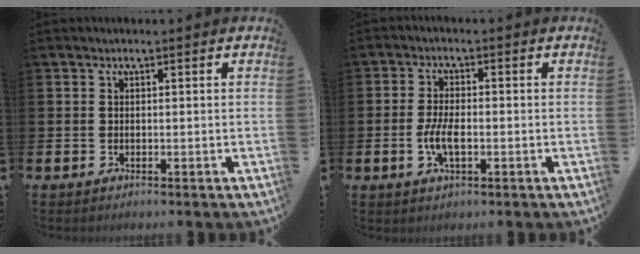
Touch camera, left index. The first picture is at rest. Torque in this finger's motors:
{"motor_torque": [0.59, 0.22, 0.17, 0.16]}